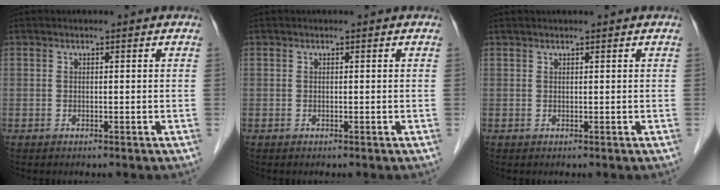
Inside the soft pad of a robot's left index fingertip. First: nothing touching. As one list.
[{"total": 0.0}, {"total": 0.7, "force": [0.6, -0.1, 0.3], "torque": [-0.008, 0.009, 0.015]}]